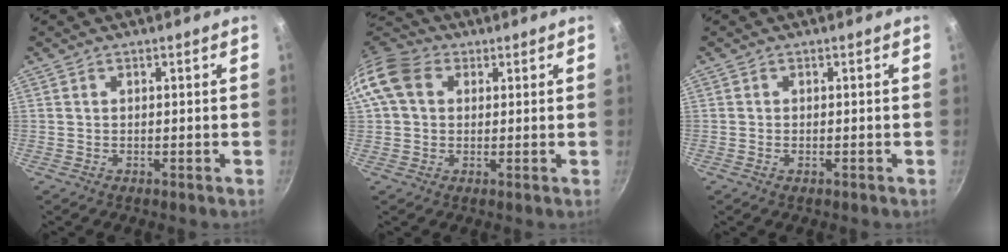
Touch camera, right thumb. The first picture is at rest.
{"total": 9.6, "force": [2.4, 7.3, 5.6], "torque": [-0.088, 0.014, 0.025]}
{"total": 0.8, "force": [-0.4, 0.4, 0.6], "torque": [-0.012, 0.002, -0.007]}